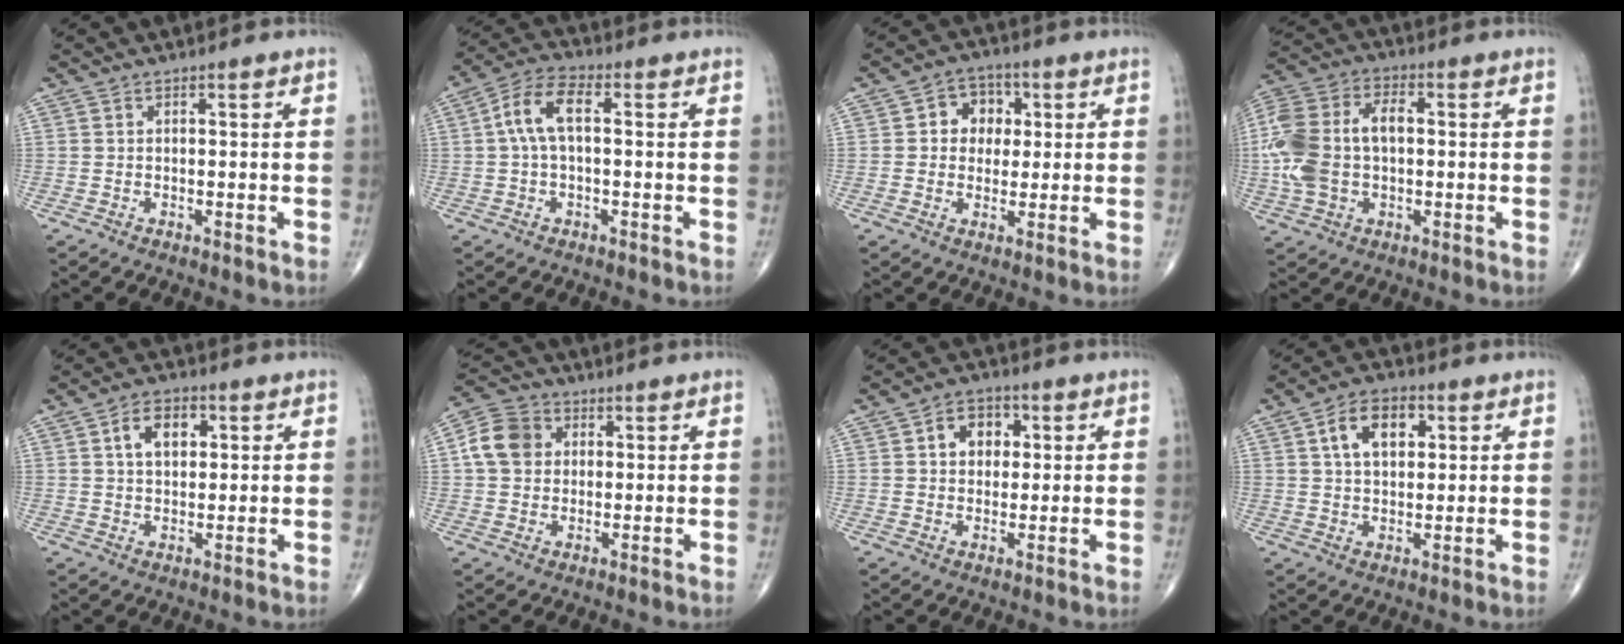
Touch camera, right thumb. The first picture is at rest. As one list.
[{"total": 7.4, "force": [0.6, 3.4, 6.6], "torque": [-0.133, 0.027, 0.004]}, {"total": 6.9, "force": [1.2, 5.8, 3.5], "torque": [-0.005, 0.006, 0.011]}, {"total": 15.4, "force": [-0.2, 9.6, 12.0], "torque": [-0.261, 0.030, -0.007]}, {"total": 6.6, "force": [2.0, 4.2, 4.7], "torque": [-0.059, 0.003, 0.029]}, {"total": 8.4, "force": [1.5, 7.0, 4.3], "torque": [-0.068, 0.011, 0.018]}, {"total": 6.4, "force": [1.6, 4.8, 3.8], "torque": [-0.023, 0.004, 0.019]}, {"total": 9.0, "force": [2.8, 5.5, 6.4], "torque": [-0.086, 0.002, 0.043]}]